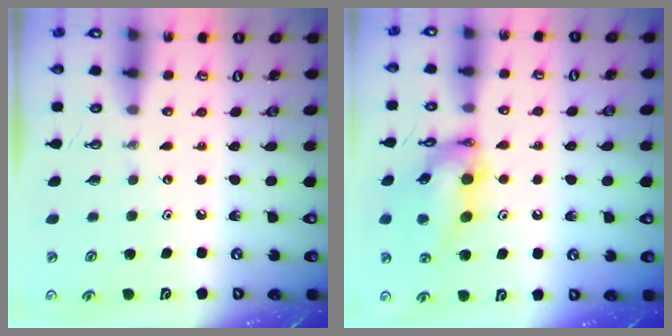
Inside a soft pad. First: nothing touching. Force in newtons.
{"total": 15.5, "press": 15.4, "slide": 1.7}